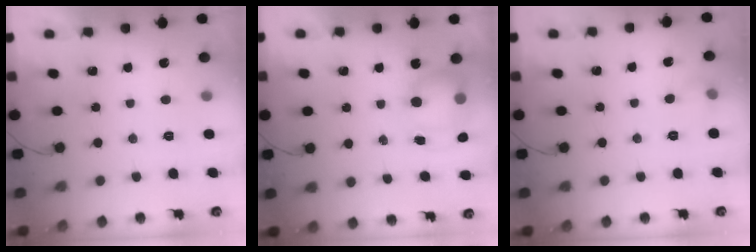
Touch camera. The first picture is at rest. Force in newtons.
{"total": 7.8, "press": 7.6, "slide": 1.8}
{"total": 4.6, "press": 4.3, "slide": 1.7}